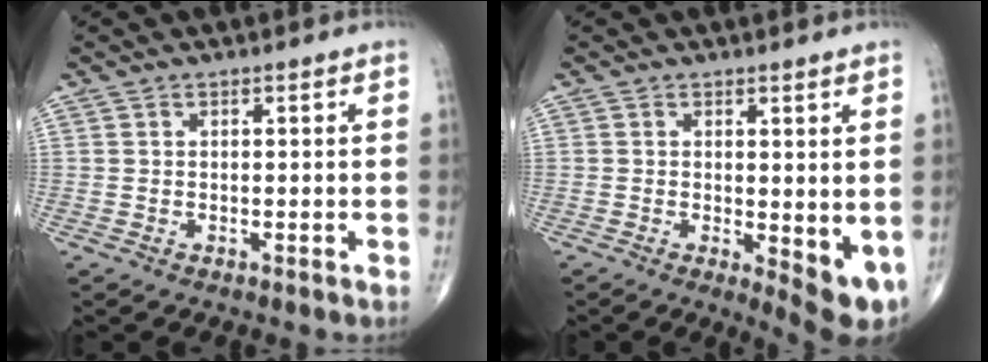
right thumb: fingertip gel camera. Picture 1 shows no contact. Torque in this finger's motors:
{"motor_torque": [0.32, 0.44, 0.05, -0.29, 0.08]}